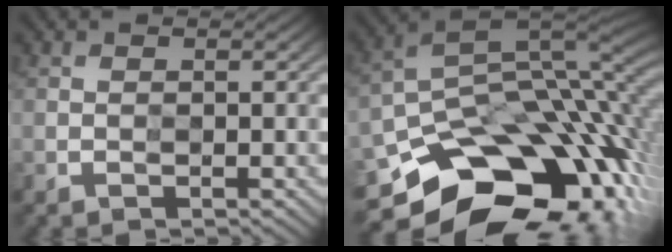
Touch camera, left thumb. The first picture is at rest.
{"total": 17.9, "force": [-9.3, 11.0, 10.6], "torque": [-0.164, -0.023, -0.141]}